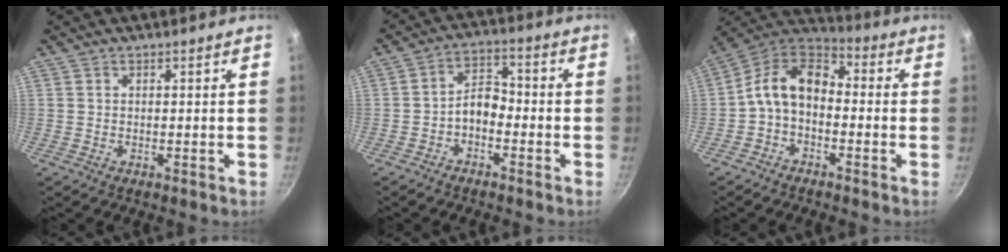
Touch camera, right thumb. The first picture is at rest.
{"total": 6.0, "force": [-2.1, 3.9, 4.1], "torque": [-0.054, 0.034, -0.049]}
{"total": 11.6, "force": [-1.4, 7.9, 8.4], "torque": [-0.133, 0.050, -0.042]}